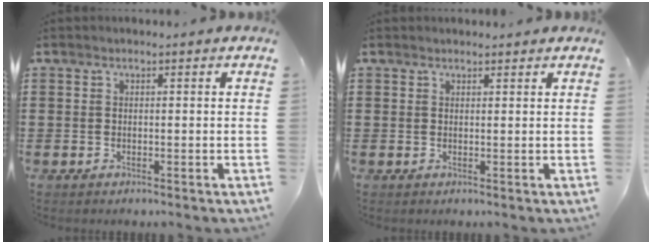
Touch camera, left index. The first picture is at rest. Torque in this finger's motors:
{"motor_torque": [1.04, -1.10, -0.06, -0.01]}